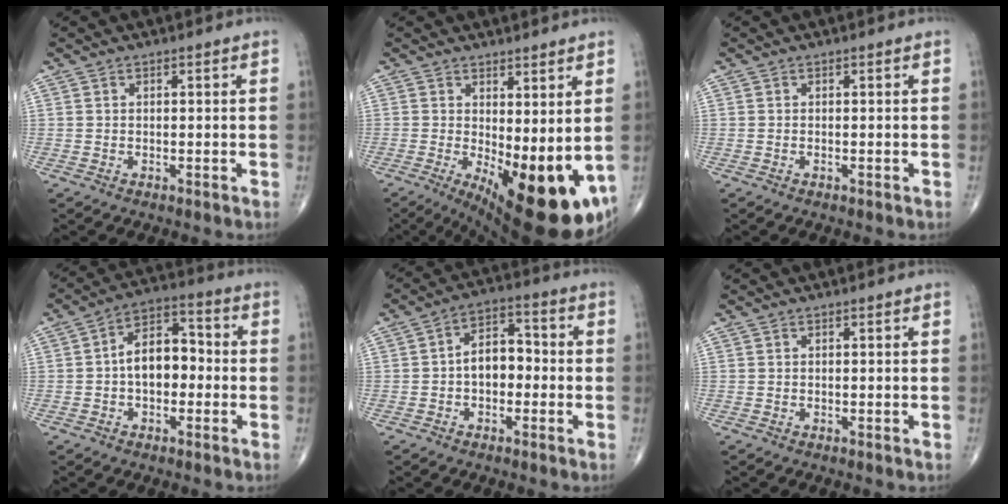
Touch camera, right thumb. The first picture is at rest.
{"total": 16.2, "force": [-1.8, 6.0, 15.0], "torque": [-0.202, -0.032, -0.004]}
{"total": 0.0}
{"total": 9.9, "force": [-0.8, 6.2, 7.7], "torque": [-0.103, 0.035, -0.026]}
{"total": 7.7, "force": [-0.9, 5.0, 5.8], "torque": [-0.074, 0.031, -0.027]}
{"total": 0.0}